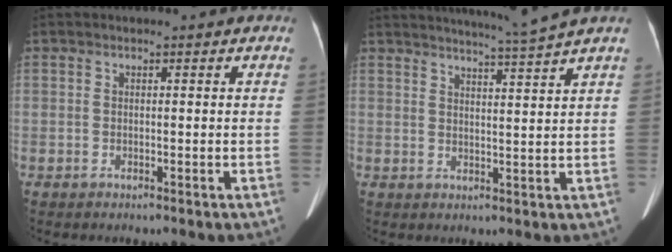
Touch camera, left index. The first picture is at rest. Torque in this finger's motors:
{"motor_torque": [-0.12, -0.14, -0.01, 0.01]}